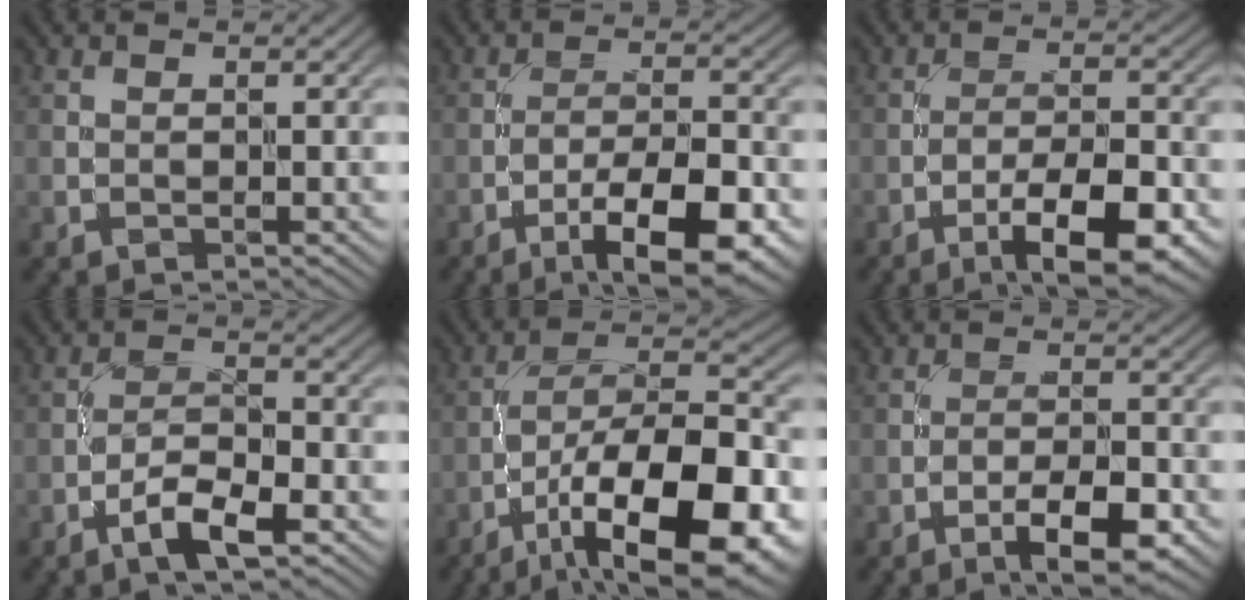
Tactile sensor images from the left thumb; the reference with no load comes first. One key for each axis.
{"total": 11.1, "fx": -6.1, "fy": 3.2, "fz": 8.7, "tx": -0.137, "ty": 0.005, "tz": -0.093}
{"total": 9.9, "fx": -5.5, "fy": 2.8, "fz": 7.8, "tx": -0.123, "ty": 0.005, "tz": -0.082}
{"total": 5.0, "fx": -2.9, "fy": 1.3, "fz": 3.9, "tx": -0.075, "ty": 0.008, "tz": -0.056}
{"total": 18.7, "fx": -9.1, "fy": 7.2, "fz": 14.6, "tx": -0.224, "ty": -0.006, "tz": -0.147}
{"total": 6.4, "fx": -3.6, "fy": 1.7, "fz": 5.0, "tx": -0.079, "ty": 0.008, "tz": -0.055}